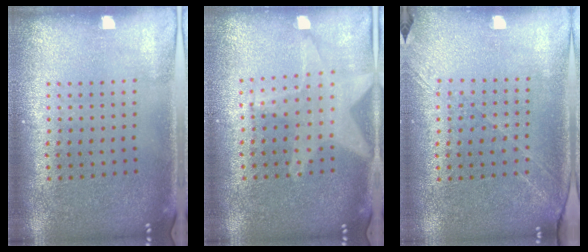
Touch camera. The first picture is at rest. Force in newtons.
{"total": 1.9, "press": 1.7, "slide": 0.9}
{"total": 1.3, "press": 1.2, "slide": 0.5}